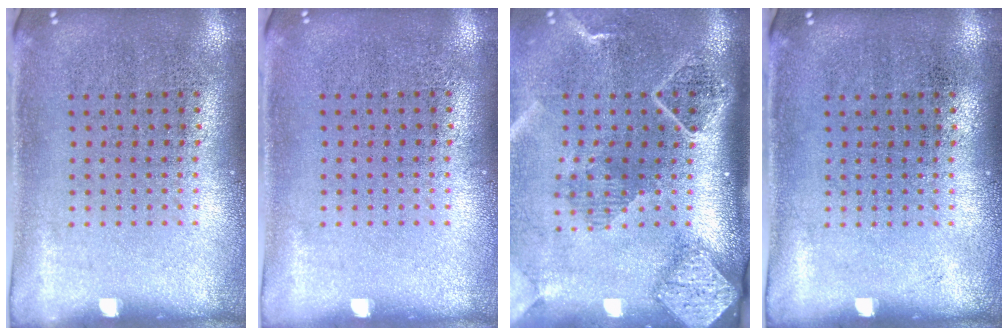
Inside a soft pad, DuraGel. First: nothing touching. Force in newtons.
{"total": 0.0}
{"total": 2.7, "press": 2.0, "slide": 1.9}
{"total": 0.0}